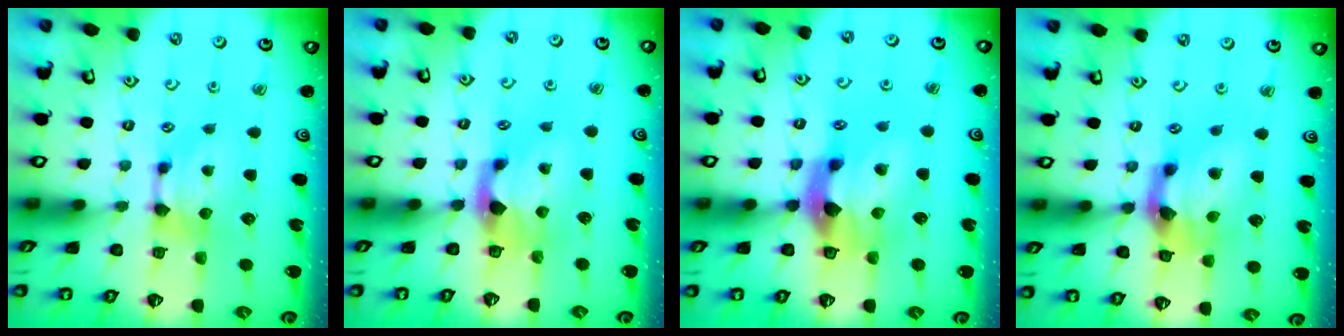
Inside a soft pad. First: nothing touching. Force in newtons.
{"total": 2.2, "press": 1.9, "slide": 1.2}
{"total": 6.8, "press": 6.5, "slide": 1.9}
{"total": 5.3, "press": 4.8, "slide": 2.2}